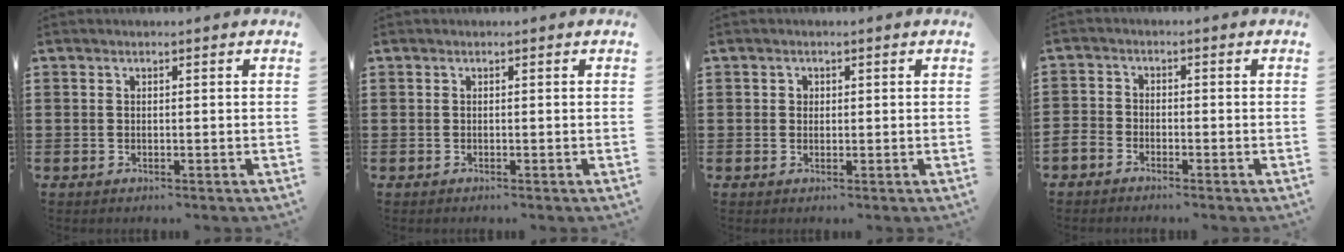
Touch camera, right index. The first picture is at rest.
{"total": 0.0}
{"total": 0.9, "force": [0.2, 0.9, 0.2], "torque": [-0.007, 0.005, 0.005]}
{"total": 2.3, "force": [-2.1, 0.8, 0.1], "torque": [-0.014, 0.001, -0.048]}